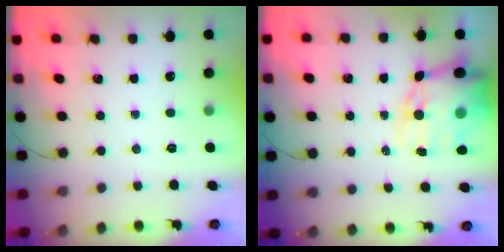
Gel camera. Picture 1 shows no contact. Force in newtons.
{"total": 14.8, "press": 14.4, "slide": 3.4}